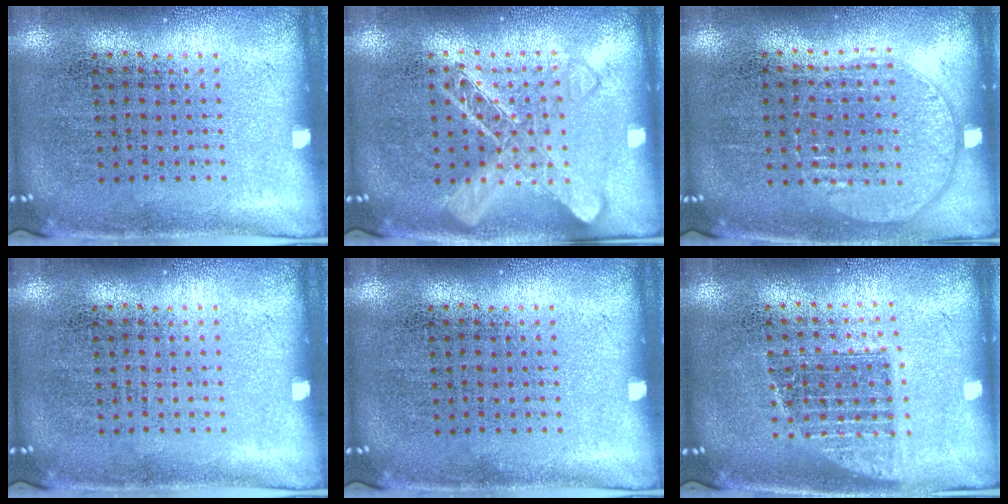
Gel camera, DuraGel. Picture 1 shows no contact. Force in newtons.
{"total": 3.1, "press": 3.1, "slide": 0.5}
{"total": 1.0, "press": 0.9, "slide": 0.4}
{"total": 0.0}
{"total": 0.0}
{"total": 1.3, "press": 1.1, "slide": 0.7}